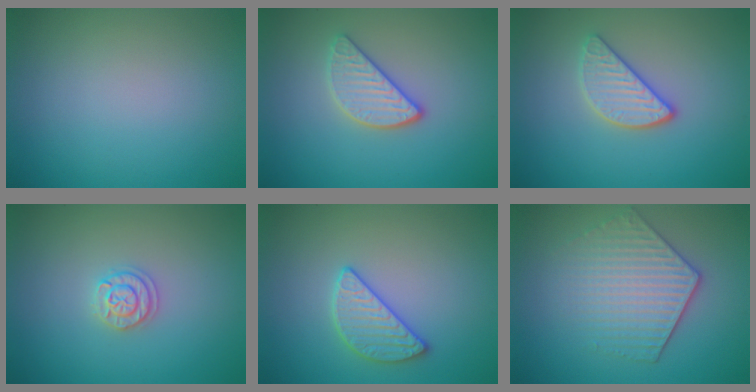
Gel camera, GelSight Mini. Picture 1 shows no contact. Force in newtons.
{"total": 2.9, "press": 2.7, "slide": 1.2}
{"total": 2.9, "press": 2.7, "slide": 1.2}
{"total": 1.8, "press": 1.8, "slide": 0.3}
{"total": 2.7, "press": 2.7, "slide": 0.4}
{"total": 4.4, "press": 3.7, "slide": 2.4}